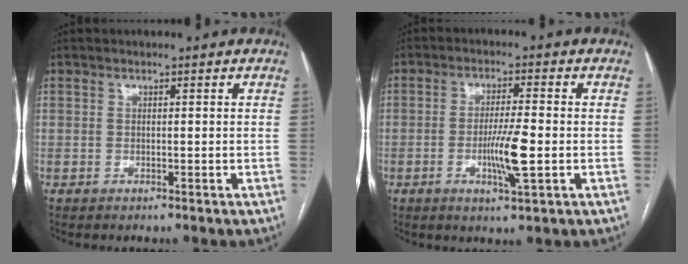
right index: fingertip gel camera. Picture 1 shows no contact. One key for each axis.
{"total": 6.7, "fx": -1.6, "fy": 0.3, "fz": 6.5, "tx": -0.122, "ty": -0.011, "tz": -0.028}